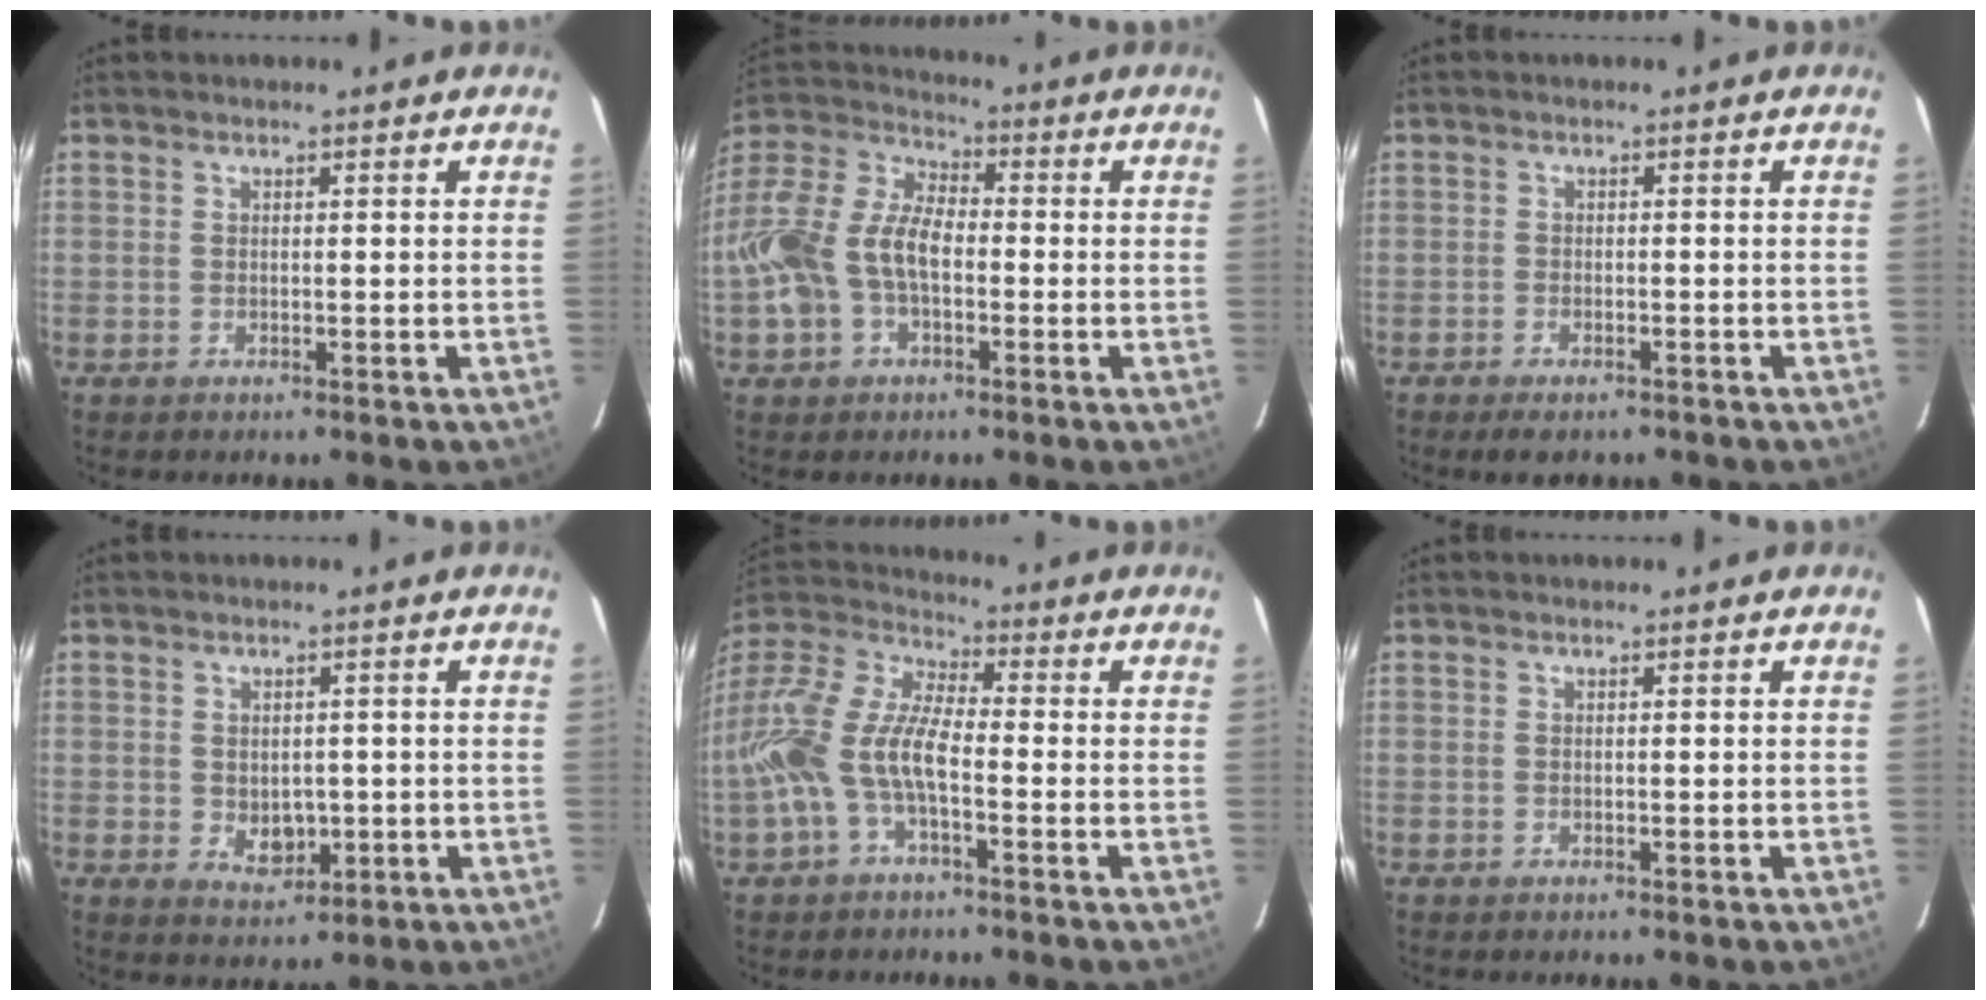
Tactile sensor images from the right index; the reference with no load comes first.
{"total": 15.5, "force": [-3.3, 9.8, 11.6], "torque": [-0.254, 0.016, -0.064]}
{"total": 4.0, "force": [-3.2, 1.5, 1.9], "torque": [-0.045, -0.011, -0.052]}
{"total": 4.3, "force": [-0.4, 3.4, 2.6], "torque": [-0.043, -0.005, 0.003]}
{"total": 14.8, "force": [-4.0, 6.3, 12.8], "torque": [-0.273, 0.007, -0.086]}
{"total": 0.0}